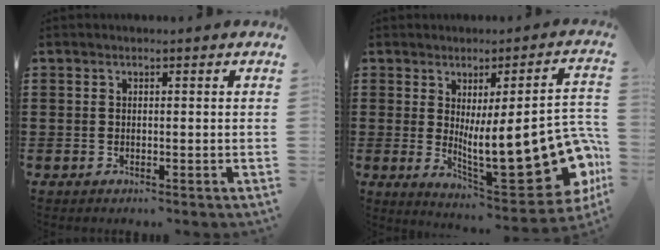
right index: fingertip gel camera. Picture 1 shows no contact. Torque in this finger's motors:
{"motor_torque": [2.14, 0.00, 1.05, 0.21]}